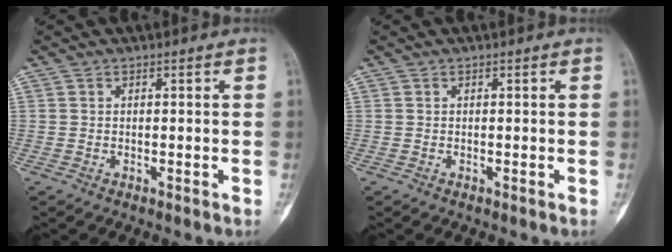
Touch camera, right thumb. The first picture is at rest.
{"total": 0.0}